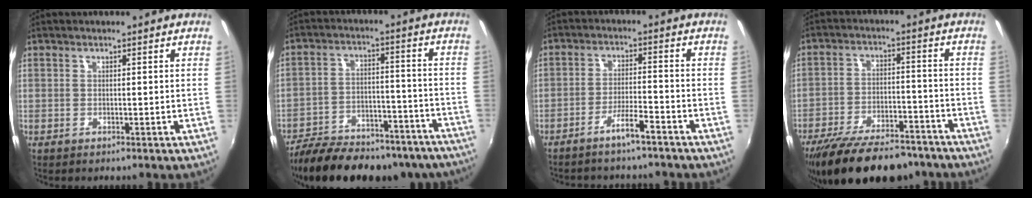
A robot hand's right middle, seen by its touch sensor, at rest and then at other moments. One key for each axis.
{"total": 27.9, "fx": -23.3, "fy": 10.0, "fz": 11.7, "tx": -0.221, "ty": 0.003, "tz": -0.302}
{"total": 4.7, "fx": -3.9, "fy": 0.4, "fz": 2.5, "tx": -0.064, "ty": 0.006, "tz": -0.067}
{"total": 20.8, "fx": -16.9, "fy": 7.0, "fz": 9.8, "tx": -0.191, "ty": -0.018, "tz": -0.241}